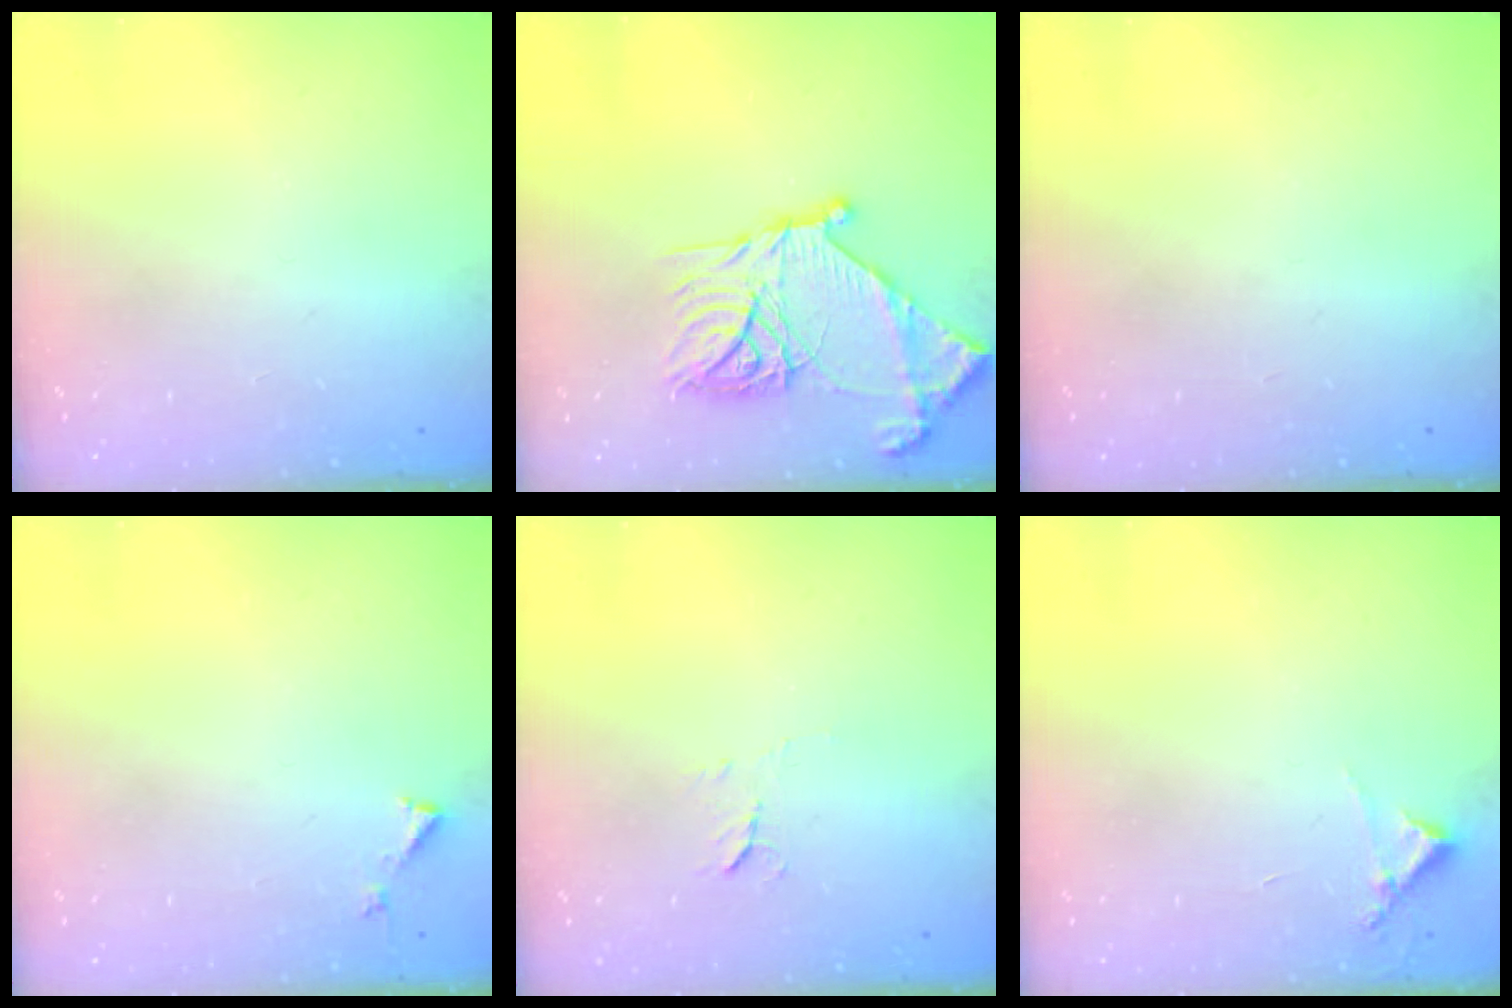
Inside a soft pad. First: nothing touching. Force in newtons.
{"total": 22.5, "press": 22.4, "slide": 2.2}
{"total": 0.0}
{"total": 3.0, "press": 3.0, "slide": 0.2}
{"total": 5.4, "press": 5.3, "slide": 0.7}
{"total": 4.3, "press": 4.3, "slide": 0.2}